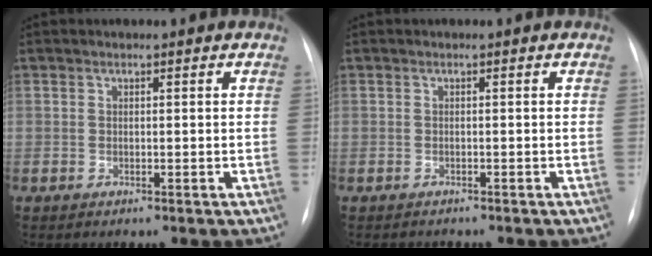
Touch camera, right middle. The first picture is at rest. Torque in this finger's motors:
{"motor_torque": [-0.46, -0.19, -0.15, -0.05]}